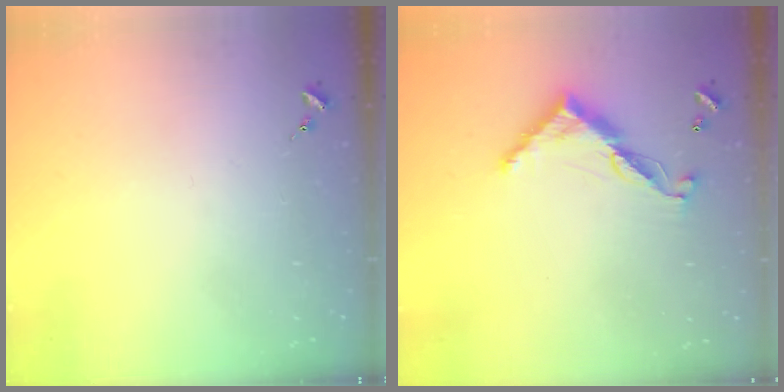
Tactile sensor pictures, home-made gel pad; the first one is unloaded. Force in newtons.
{"total": 11.0, "press": 11.0, "slide": 0.4}